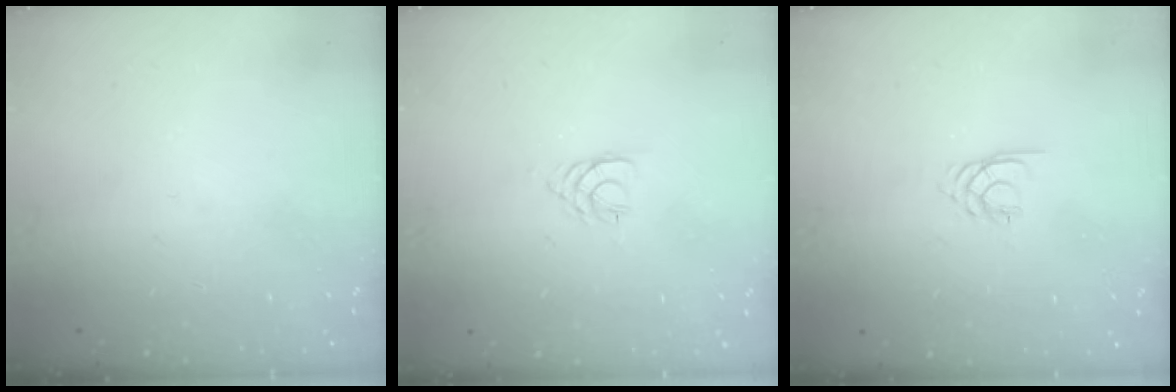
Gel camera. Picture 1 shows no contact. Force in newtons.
{"total": 2.0, "press": 1.9, "slide": 0.3}
{"total": 1.9, "press": 1.9, "slide": 0.2}